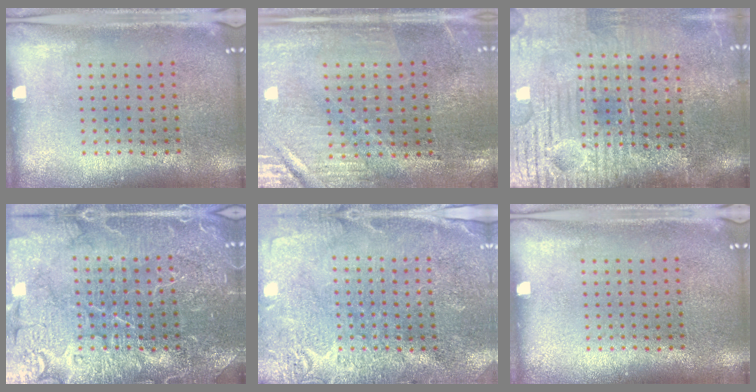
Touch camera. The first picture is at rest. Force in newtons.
{"total": 0.9, "press": 0.8, "slide": 0.3}
{"total": 4.6, "press": 4.0, "slide": 2.2}
{"total": 5.4, "press": 5.3, "slide": 0.8}
{"total": 2.7, "press": 2.7, "slide": 0.2}
{"total": 0.0}